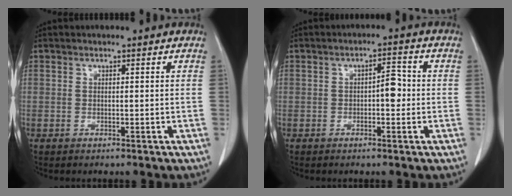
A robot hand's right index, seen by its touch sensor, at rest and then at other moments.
{"total": 3.2, "force": [-0.3, 1.3, 2.9], "torque": [-0.038, 0.008, -0.006]}